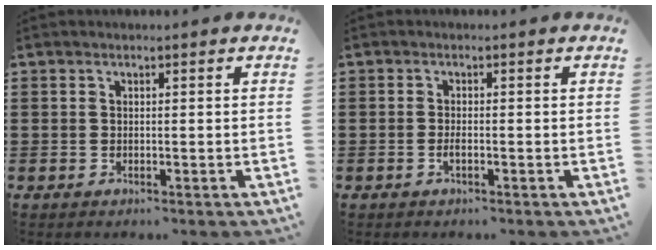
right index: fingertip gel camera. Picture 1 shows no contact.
{"total": 1.1, "force": [-0.4, 0.2, 1.0], "torque": [-0.028, -0.007, -0.008]}